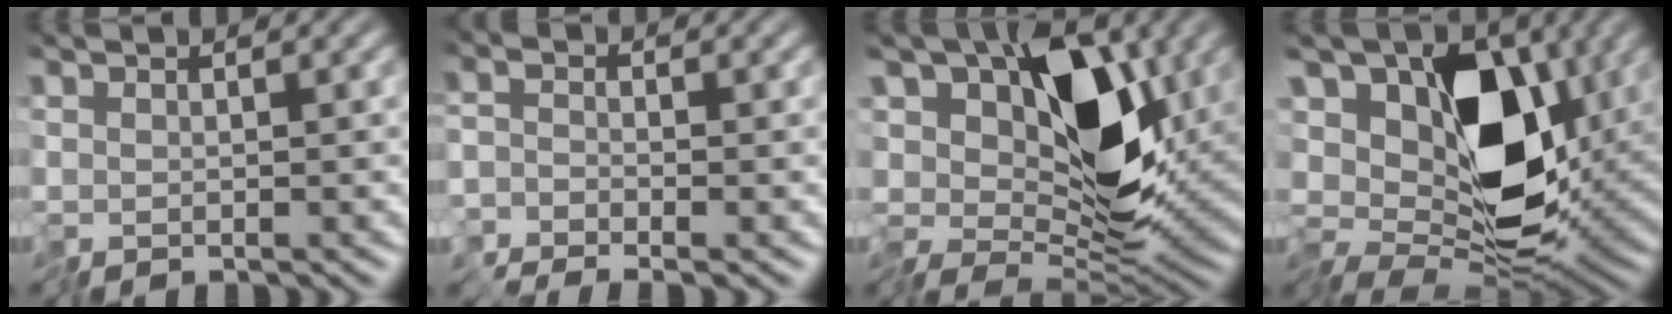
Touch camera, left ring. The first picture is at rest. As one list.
[{"total": 1.0, "force": [-1.0, 0.1, 0.0], "torque": [0.001, -0.001, -0.028]}, {"total": 10.9, "force": [2.0, 6.5, 8.5], "torque": [-0.125, -0.001, 0.026]}, {"total": 12.2, "force": [1.7, 7.5, 9.5], "torque": [-0.148, 0.000, 0.019]}]